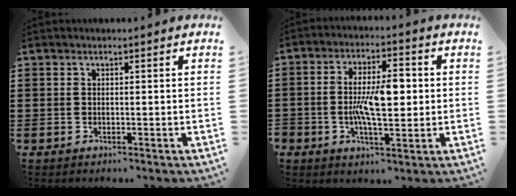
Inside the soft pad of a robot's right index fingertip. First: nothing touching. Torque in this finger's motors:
{"motor_torque": [2.14, 0.00, 1.05, 0.21]}